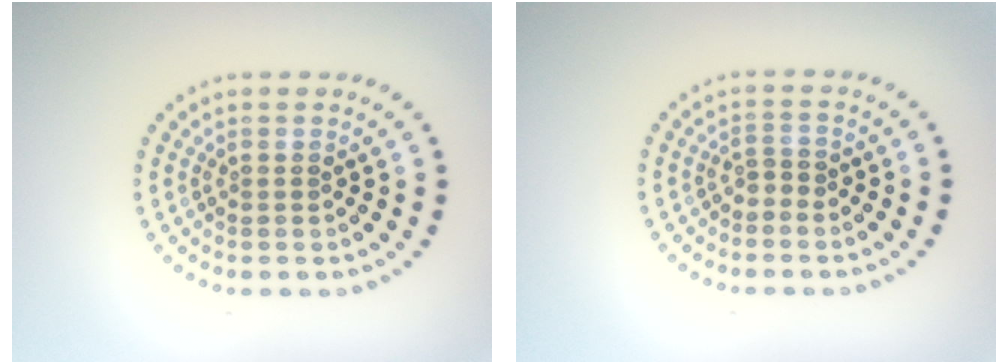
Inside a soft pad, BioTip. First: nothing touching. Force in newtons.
{"total": 0.9, "press": 0.8, "slide": 0.5}